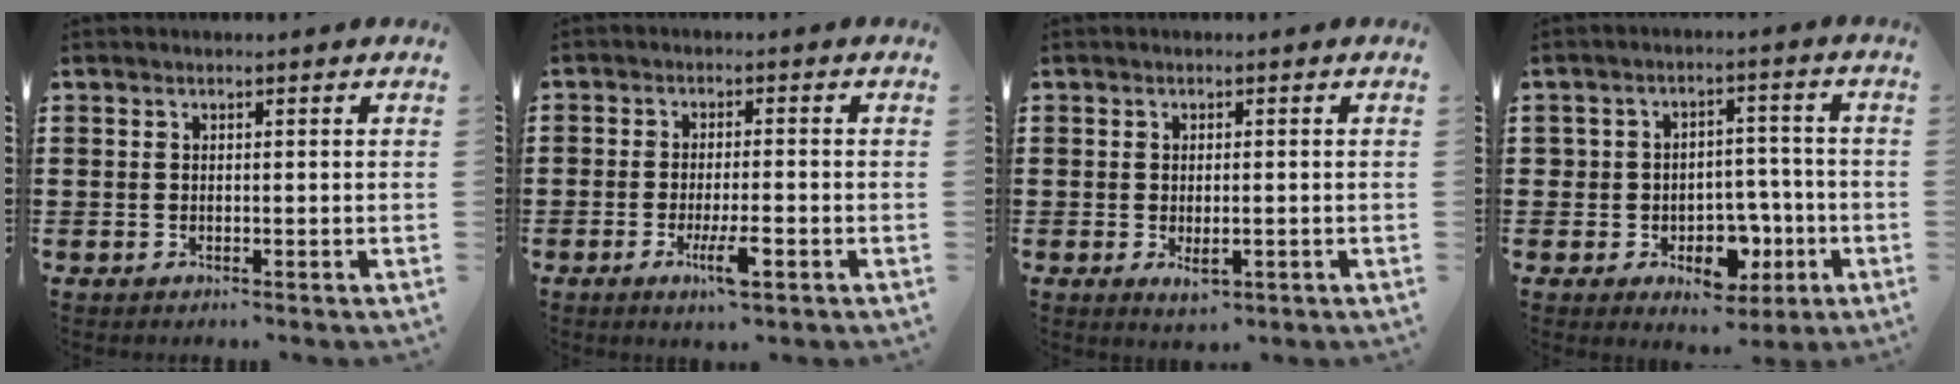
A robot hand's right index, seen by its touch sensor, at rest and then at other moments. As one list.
[{"total": 5.0, "force": [-2.3, 1.0, 4.3], "torque": [-0.080, -0.008, -0.039]}, {"total": 2.4, "force": [-0.7, 0.9, 2.1], "torque": [-0.044, -0.004, -0.013]}, {"total": 6.1, "force": [-1.7, 5.1, 2.9], "torque": [-0.046, 0.009, -0.031]}]